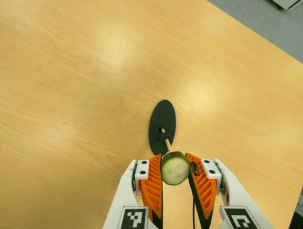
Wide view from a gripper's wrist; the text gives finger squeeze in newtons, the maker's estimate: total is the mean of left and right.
{"total": 8.0, "left": 7.8, "right": 8.2}